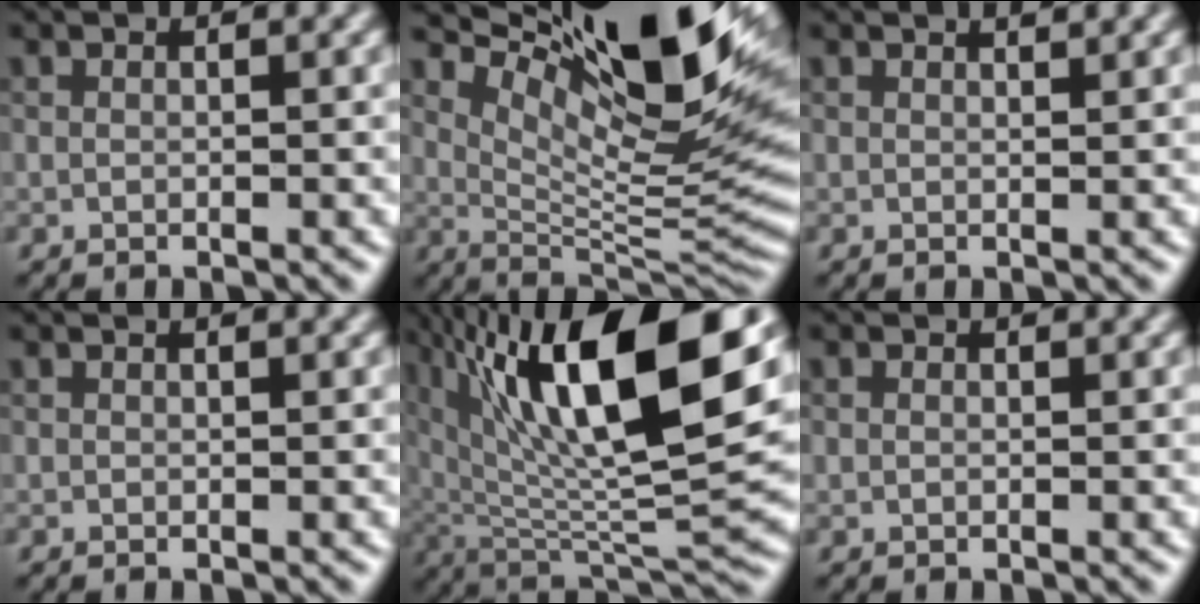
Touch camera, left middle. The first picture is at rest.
{"total": 13.7, "force": [6.7, 4.5, 11.0], "torque": [-0.185, 0.012, 0.140]}
{"total": 2.1, "force": [1.7, 0.7, 0.9], "torque": [0.008, 0.015, 0.004]}
{"total": 0.0}
{"total": 14.9, "force": [5.5, 5.1, 12.8], "torque": [-0.207, 0.005, 0.104]}
{"total": 0.0}